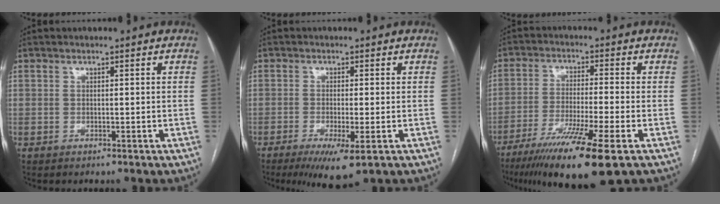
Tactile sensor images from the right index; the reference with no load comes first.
{"total": 6.2, "force": [-3.1, 0.7, 5.4], "torque": [-0.089, -0.017, -0.047]}
{"total": 13.8, "force": [-8.4, -0.1, 11.0], "torque": [-0.198, -0.039, -0.143]}